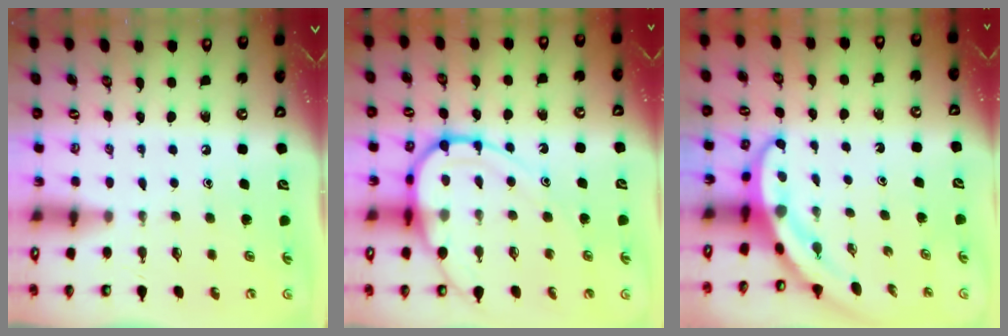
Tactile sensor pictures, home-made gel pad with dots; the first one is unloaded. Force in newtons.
{"total": 12.2, "press": 12.2, "slide": 1.1}
{"total": 4.7, "press": 4.7, "slide": 0.6}